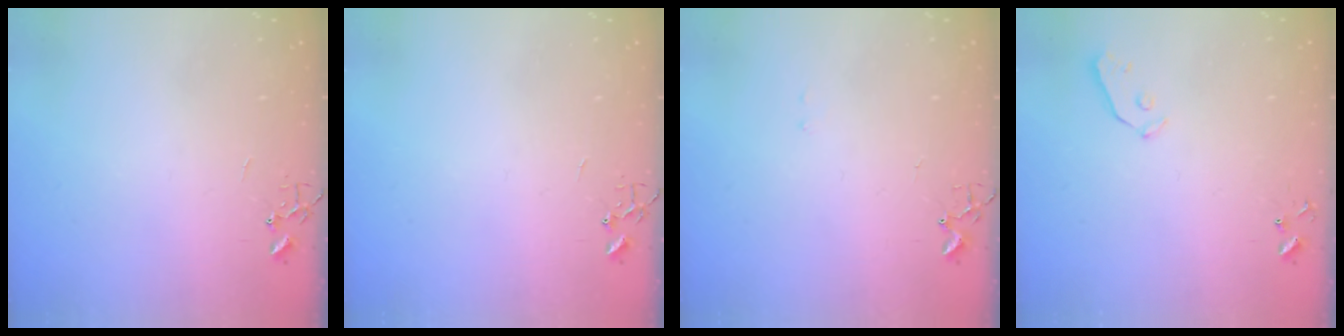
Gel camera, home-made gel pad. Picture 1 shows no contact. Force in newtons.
{"total": 0.0}
{"total": 6.8, "press": 6.8, "slide": 0.6}
{"total": 3.3, "press": 3.2, "slide": 0.5}